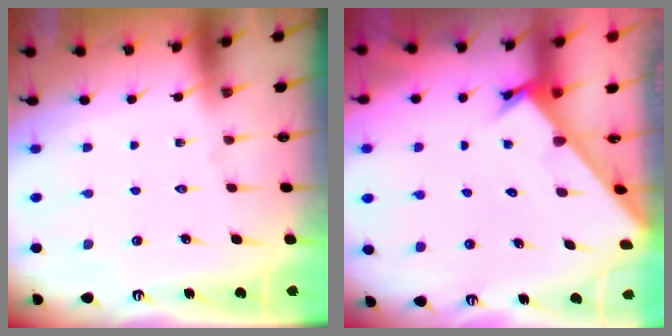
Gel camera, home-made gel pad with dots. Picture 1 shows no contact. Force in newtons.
{"total": 2.1, "press": 2.1, "slide": 0.2}